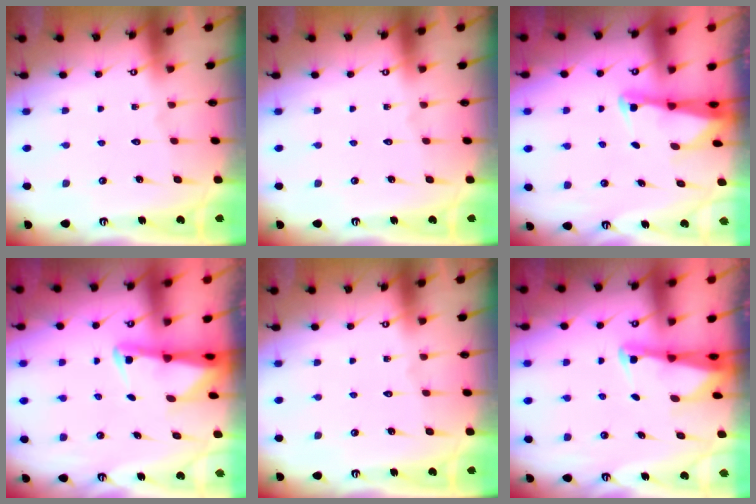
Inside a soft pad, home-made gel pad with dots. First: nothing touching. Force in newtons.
{"total": 0.0}
{"total": 2.4, "press": 2.4, "slide": 0.3}
{"total": 2.4, "press": 2.4, "slide": 0.5}
{"total": 0.0}
{"total": 2.4, "press": 2.4, "slide": 0.2}